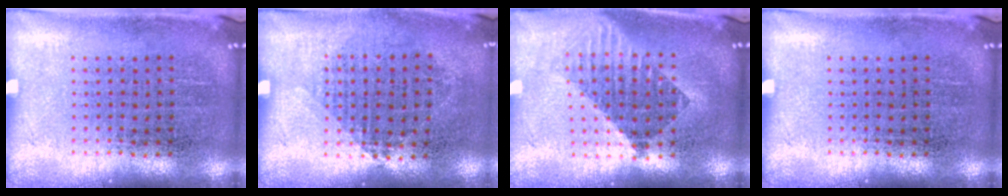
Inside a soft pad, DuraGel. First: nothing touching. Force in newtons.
{"total": 0.8, "press": 0.7, "slide": 0.4}
{"total": 1.7, "press": 1.4, "slide": 0.9}
{"total": 0.0}